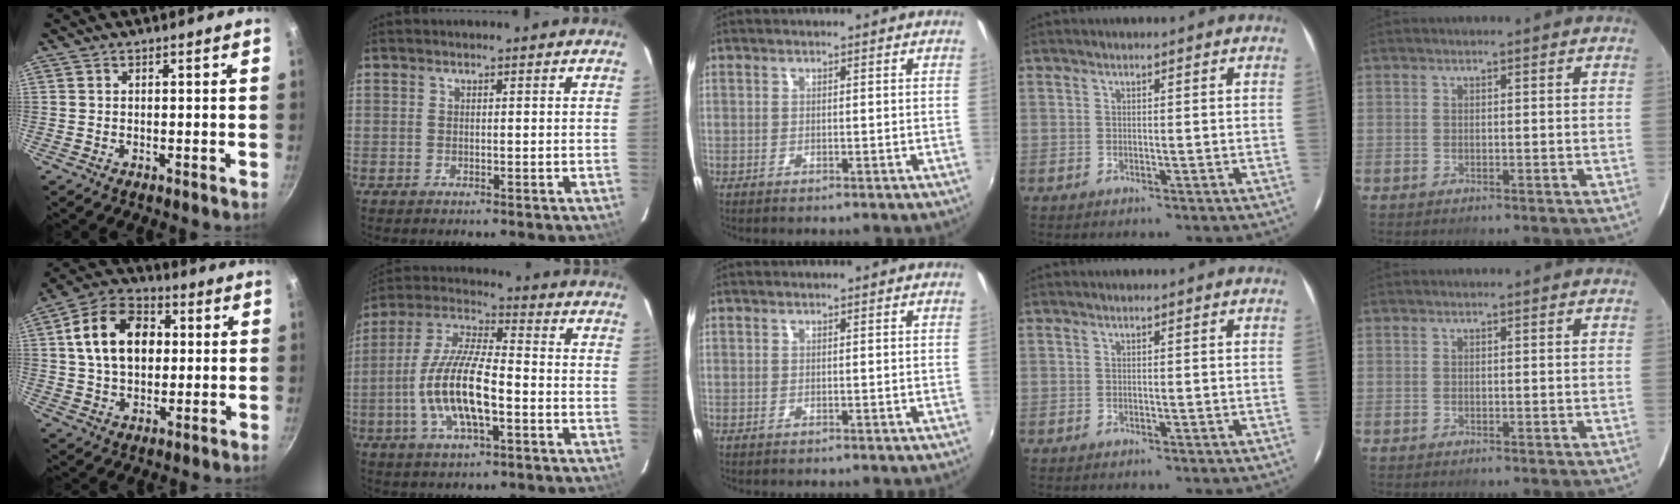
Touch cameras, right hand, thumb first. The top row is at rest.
{"thumb": {"total": 15.1, "force": [2.5, 10.7, 10.4], "torque": [-0.151, 0.017, 0.031]}, "index": {"total": 14.6, "force": [-3.9, 4.4, 13.3], "torque": [-0.271, -0.003, -0.076]}}